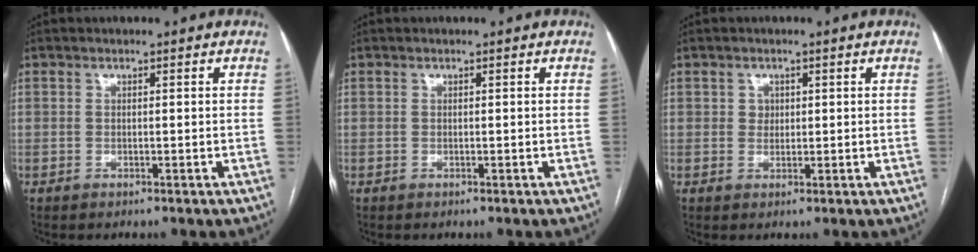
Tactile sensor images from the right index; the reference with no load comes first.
{"total": 0.0}
{"total": 1.6, "force": [0.5, 1.4, 0.5], "torque": [-0.005, 0.000, 0.007]}